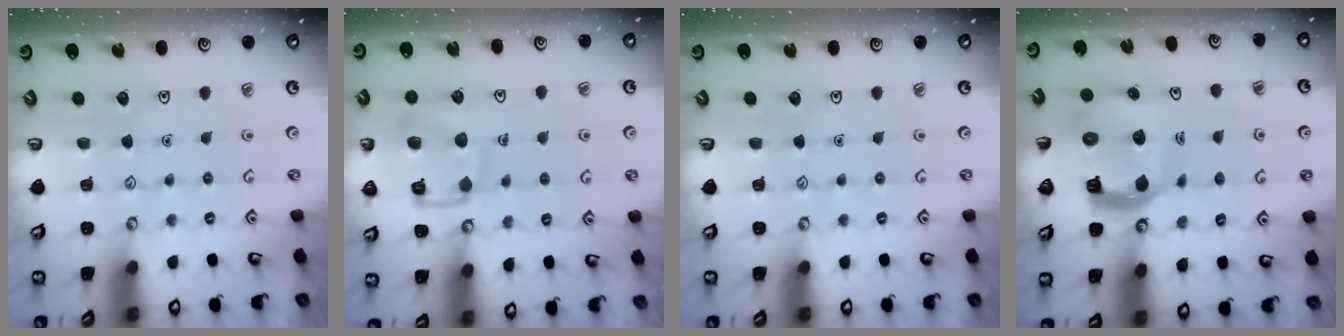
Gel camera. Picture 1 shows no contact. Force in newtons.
{"total": 12.2, "press": 12.2, "slide": 0.9}
{"total": 0.0}
{"total": 12.0, "press": 11.9, "slide": 1.5}